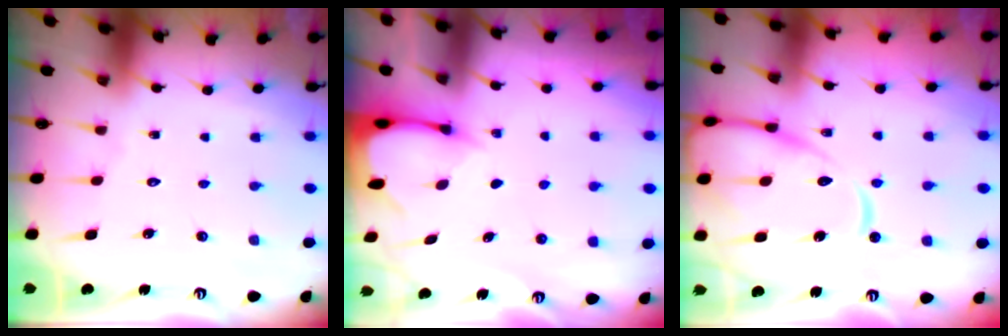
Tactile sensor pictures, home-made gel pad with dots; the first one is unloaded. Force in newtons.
{"total": 2.5, "press": 2.5, "slide": 0.3}
{"total": 12.3, "press": 12.3, "slide": 1.2}